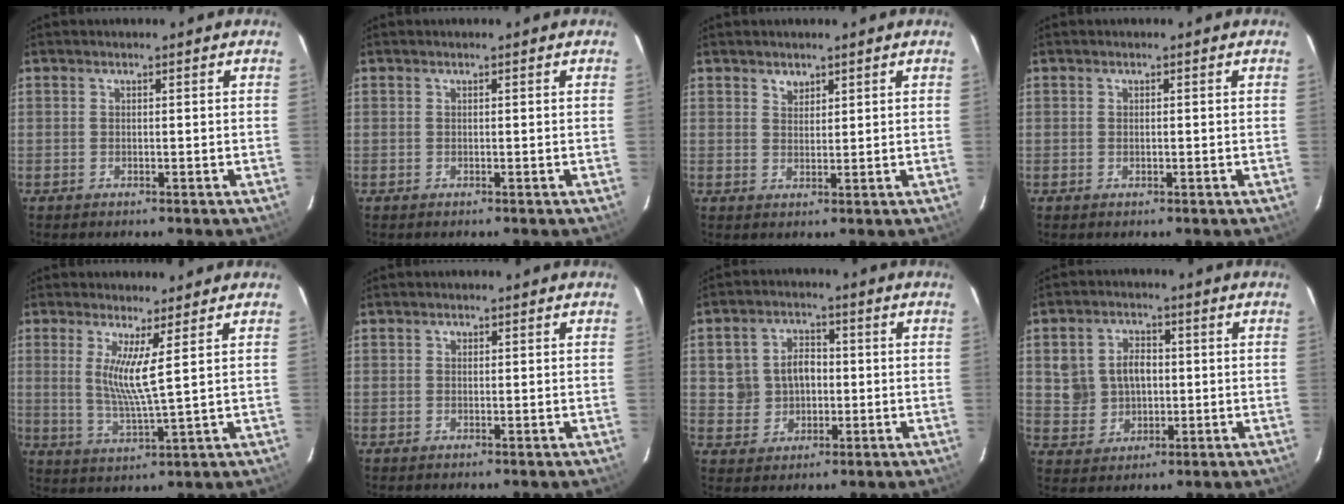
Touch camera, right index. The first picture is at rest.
{"total": 0.0}
{"total": 2.0, "force": [1.5, 1.3, 0.5], "torque": [-0.005, 0.003, 0.026]}
{"total": 0.5, "force": [0.0, 0.3, 0.4], "torque": [-0.008, -0.001, 0.001]}
{"total": 6.5, "force": [2.2, -0.4, 6.1], "torque": [-0.116, -0.021, 0.042]}
{"total": 0.5, "force": [0.1, 0.5, 0.1], "torque": [0.001, 0.003, 0.000]}
{"total": 7.2, "force": [0.3, 6.5, 3.1], "torque": [-0.070, 0.024, 0.017]}
{"total": 8.0, "force": [0.9, 6.9, 3.9], "torque": [-0.086, 0.022, 0.030]}